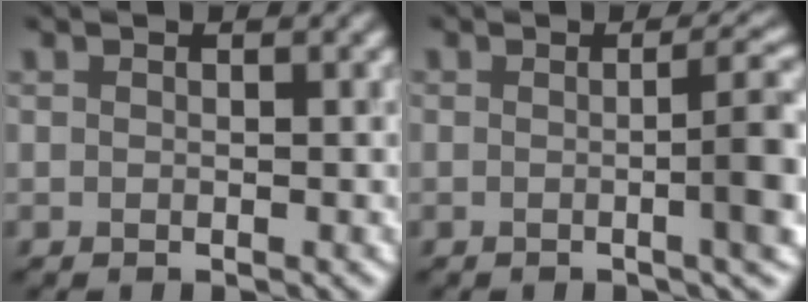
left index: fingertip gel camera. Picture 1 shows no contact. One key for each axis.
{"total": 5.4, "fx": -0.5, "fy": 1.1, "fz": 5.3, "tx": -0.065, "ty": 0.000, "tz": -0.002}